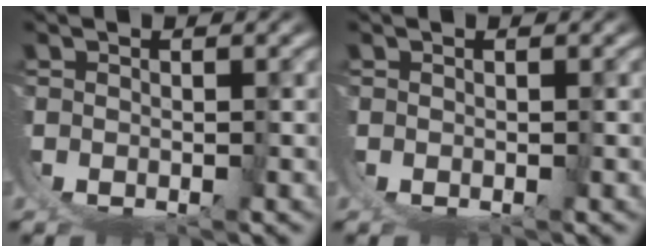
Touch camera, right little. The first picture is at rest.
{"total": 0.0}